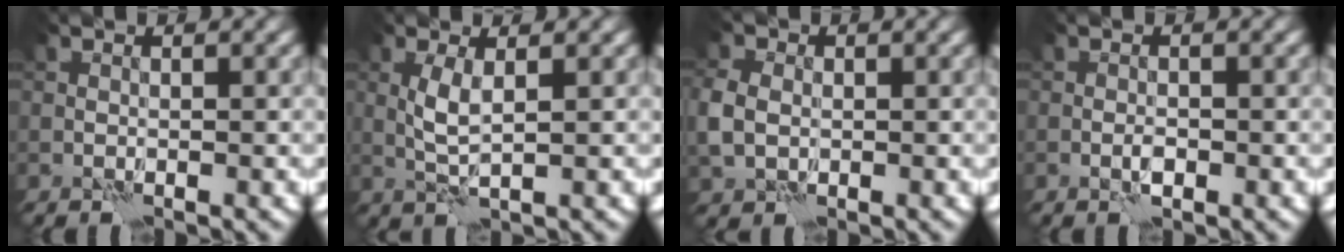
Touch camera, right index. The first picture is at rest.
{"total": 2.3, "force": [0.5, 0.4, 2.2], "torque": [-0.058, 0.003, 0.010]}
{"total": 3.7, "force": [-0.2, 3.0, 2.2], "torque": [-0.062, -0.001, -0.005]}
{"total": 1.0, "force": [-0.4, 0.4, 0.8], "torque": [-0.018, 0.000, -0.010]}